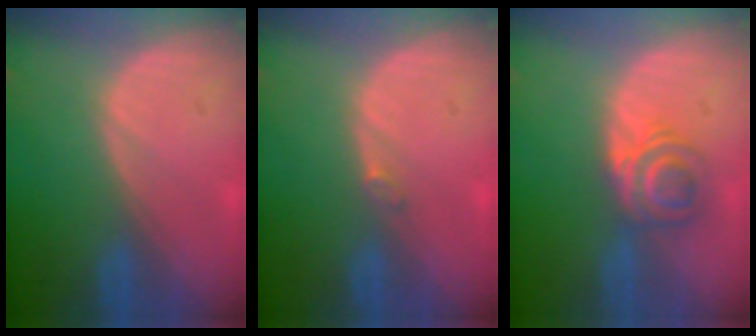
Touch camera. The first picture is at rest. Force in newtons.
{"total": 0.6, "press": 0.6, "slide": 0.1}
{"total": 5.9, "press": 4.9, "slide": 3.2}